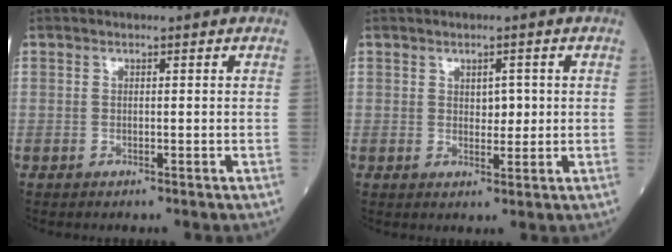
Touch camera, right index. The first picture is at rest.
{"total": 2.6, "force": [0.6, 1.4, 2.1], "torque": [-0.028, -0.002, 0.011]}